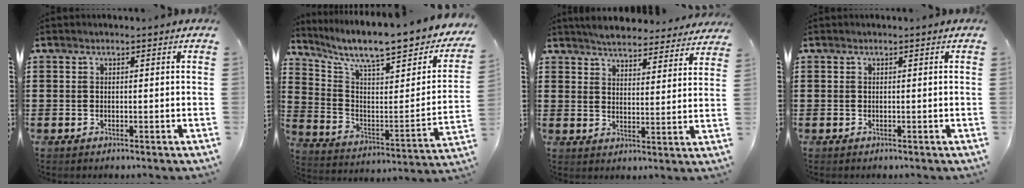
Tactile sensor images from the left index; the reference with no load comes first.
{"total": 9.2, "force": [7.6, 1.4, 5.0], "torque": [-0.107, -0.069, 0.120]}
{"total": 5.0, "force": [4.9, 0.2, 0.8], "torque": [-0.036, -0.023, 0.088]}
{"total": 0.0}